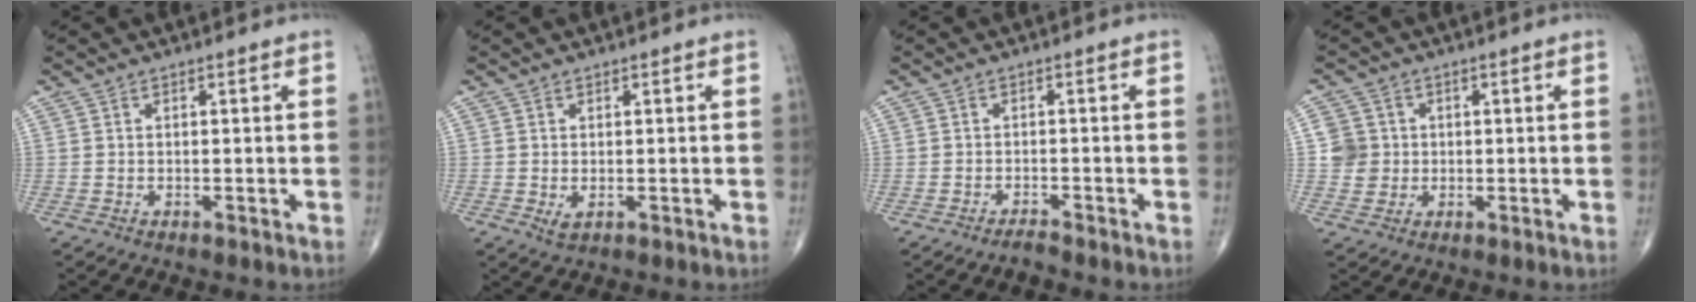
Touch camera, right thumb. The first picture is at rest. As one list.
[{"total": 1.6, "force": [-0.2, 1.0, 1.3], "torque": [-0.020, -0.003, 0.001]}, {"total": 1.4, "force": [-1.4, 0.1, 0.4], "torque": [-0.012, 0.006, -0.025]}, {"total": 4.9, "force": [0.4, 4.9, 0.8], "torque": [0.013, 0.005, 0.005]}]